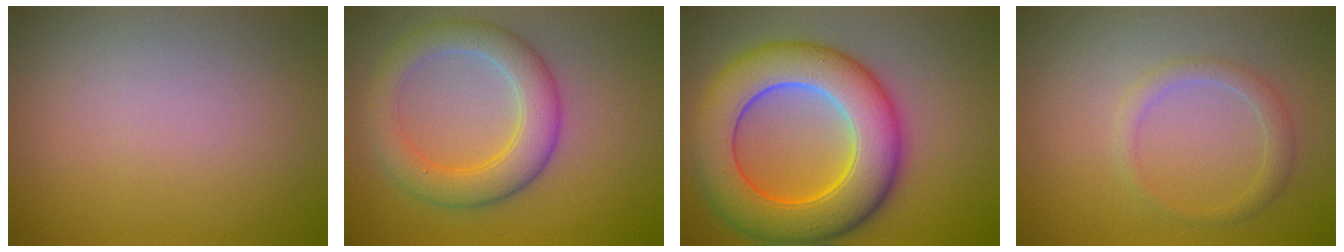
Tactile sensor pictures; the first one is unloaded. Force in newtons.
{"total": 5.2, "press": 5.2, "slide": 0.1}
{"total": 11.2, "press": 11.2, "slide": 0.2}
{"total": 1.8, "press": 1.8, "slide": 0.1}